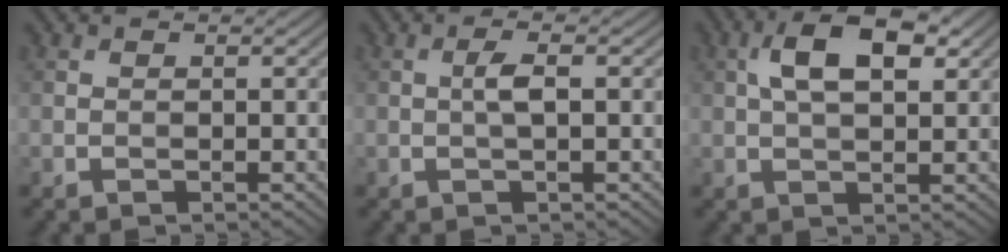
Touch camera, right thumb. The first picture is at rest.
{"total": 2.1, "force": [0.1, 0.4, 2.0], "torque": [-0.041, 0.007, 0.000]}
{"total": 7.4, "force": [2.4, 3.5, 6.1], "torque": [-0.115, 0.012, 0.036]}